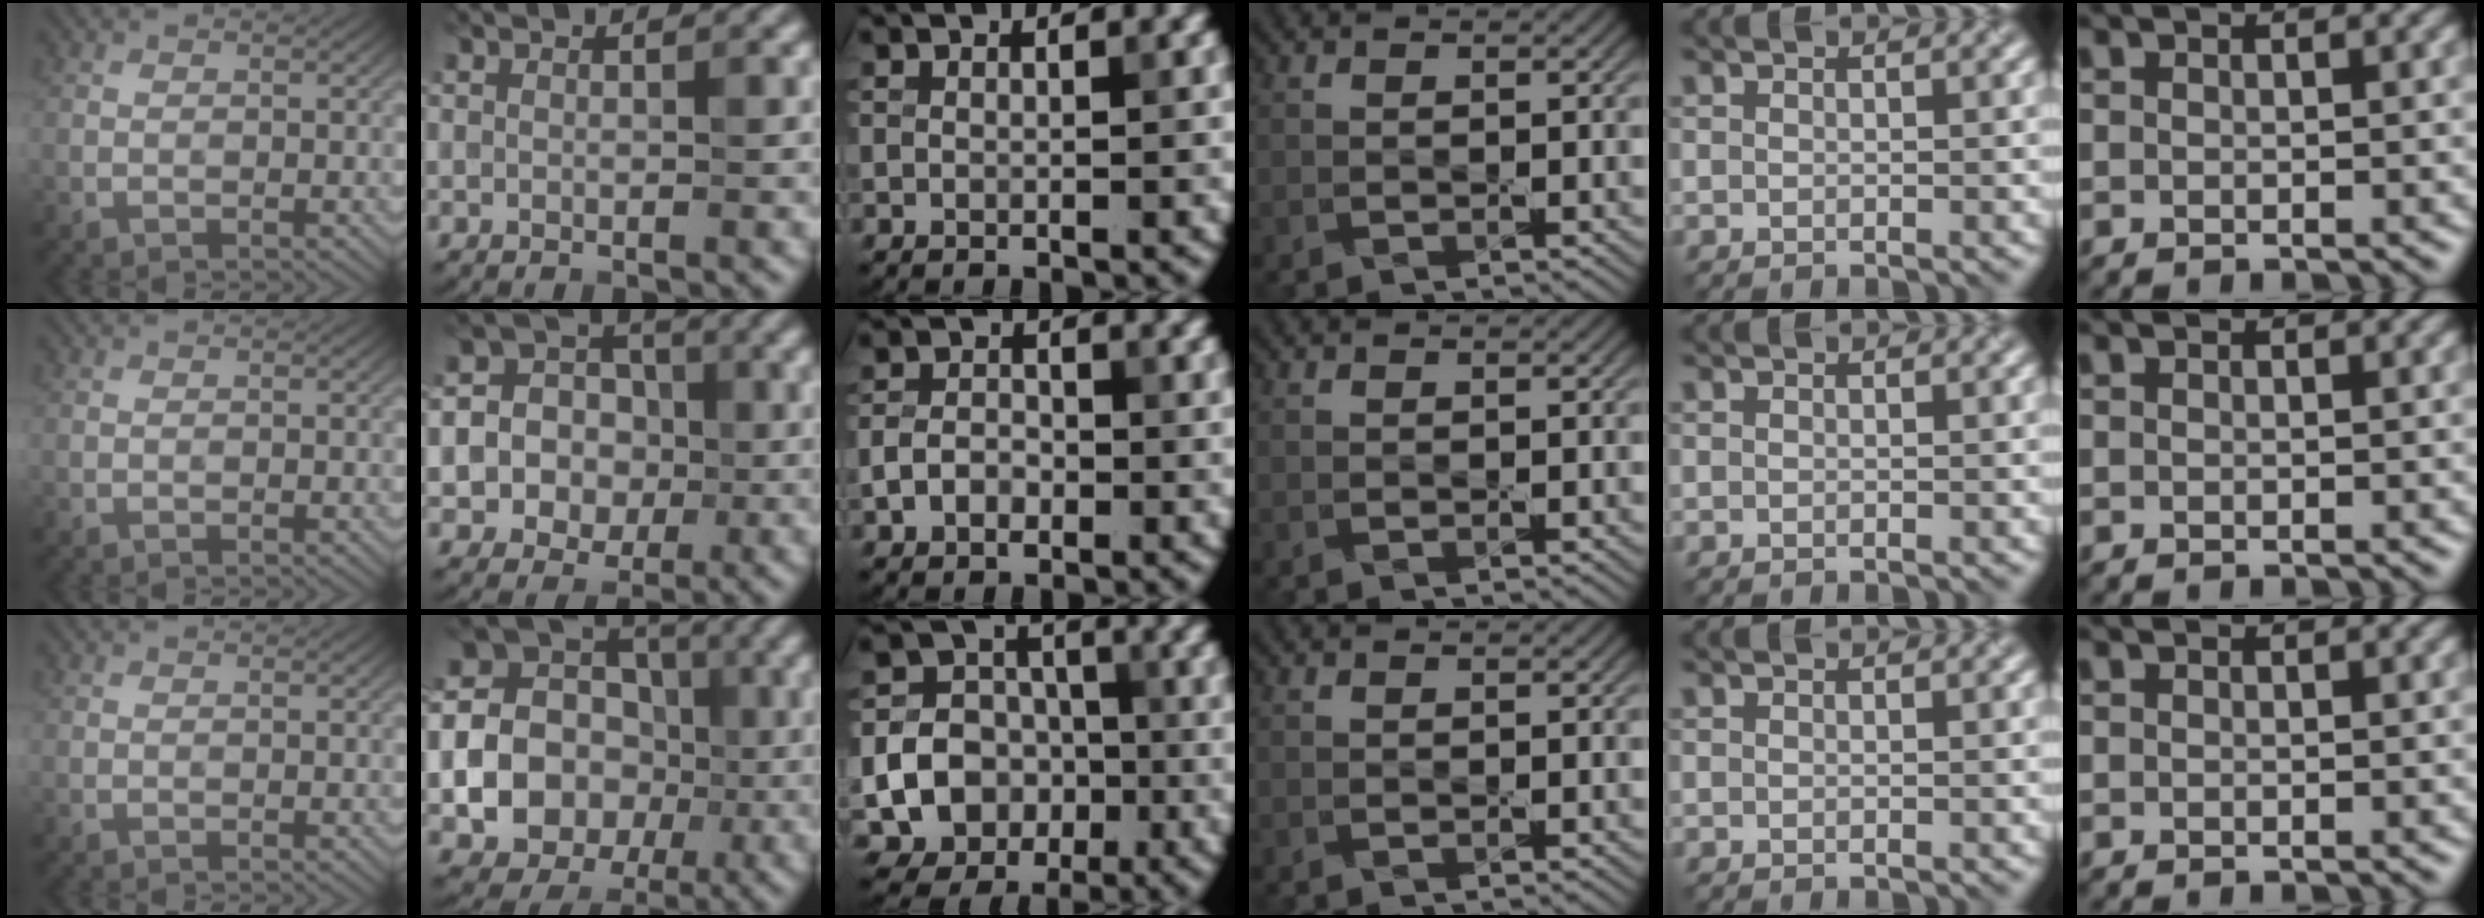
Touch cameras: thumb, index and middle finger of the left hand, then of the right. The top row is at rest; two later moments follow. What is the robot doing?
{"motion": "press", "object": "gel pad"}